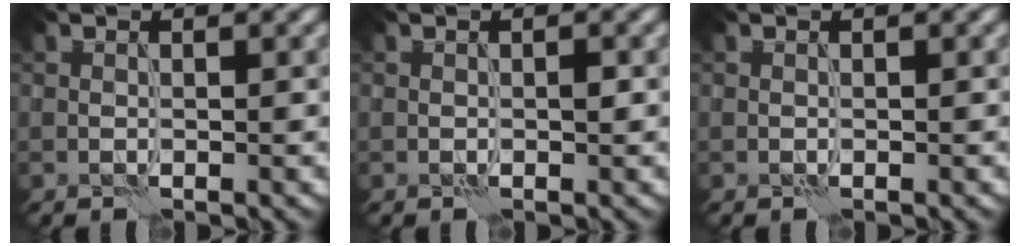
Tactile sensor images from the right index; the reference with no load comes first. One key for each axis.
{"total": 0.5, "fx": -0.1, "fy": 0.2, "fz": 0.5, "tx": -0.008, "ty": 0.002, "tz": -0.002}
{"total": 0.0}